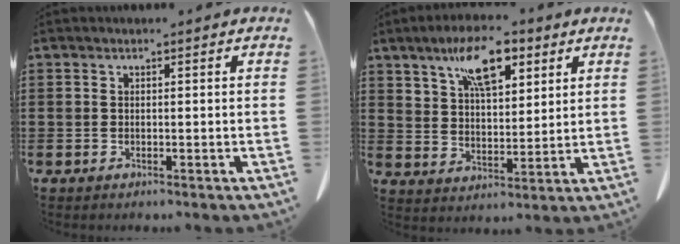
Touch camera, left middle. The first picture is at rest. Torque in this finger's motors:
{"motor_torque": [0.36, -0.05, 0.44, 0.12]}